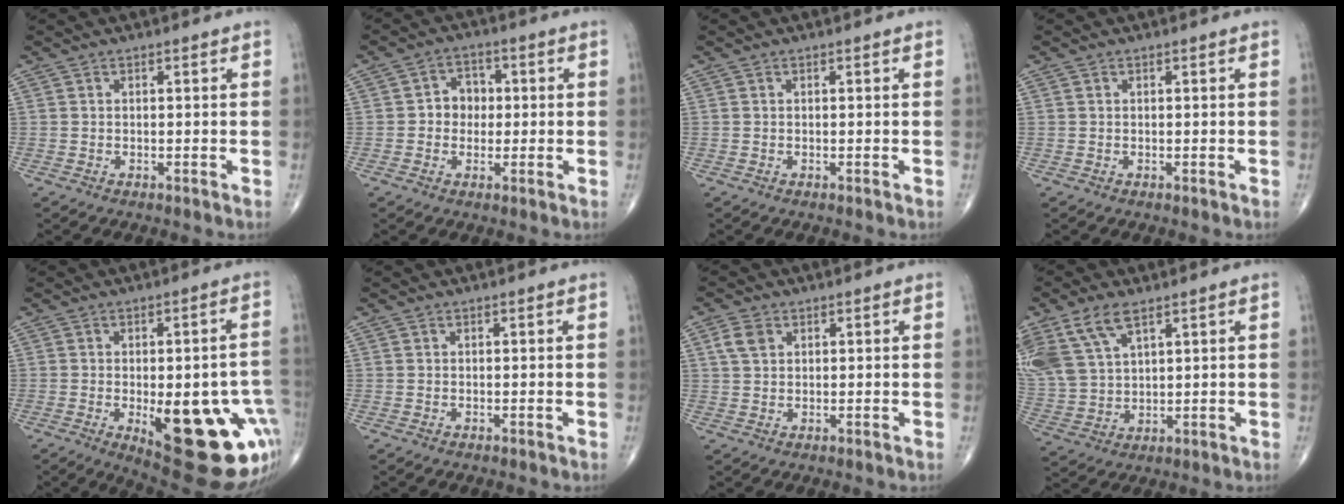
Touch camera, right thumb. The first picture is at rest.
{"total": 5.0, "force": [0.0, 4.3, 2.5], "torque": [-0.006, 0.013, -0.010]}
{"total": 0.0}
{"total": 0.0}
{"total": 23.6, "force": [-6.5, 8.9, 20.8], "torque": [-0.193, 0.001, -0.056]}
{"total": 0.0}
{"total": 3.6, "force": [1.5, 2.6, 2.1], "torque": [-0.038, 0.004, 0.030]}
{"total": 13.5, "force": [7.5, 7.0, 8.8], "torque": [-0.196, -0.013, 0.158]}